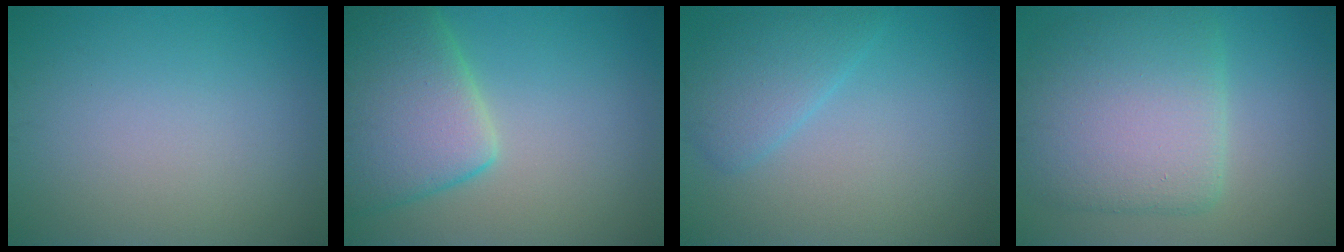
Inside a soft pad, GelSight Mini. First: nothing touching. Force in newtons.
{"total": 8.2, "press": 8.2, "slide": 0.5}
{"total": 3.0, "press": 3.0, "slide": 0.1}
{"total": 8.6, "press": 8.6, "slide": 0.3}